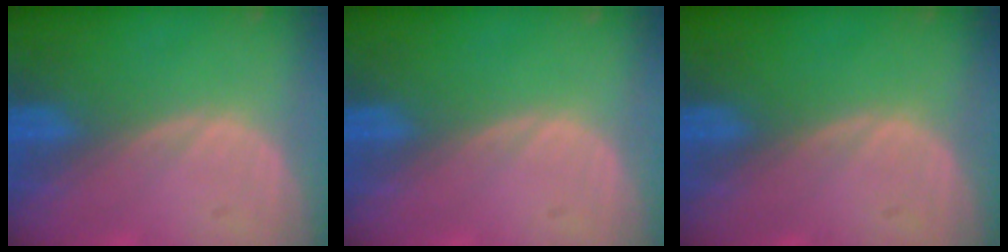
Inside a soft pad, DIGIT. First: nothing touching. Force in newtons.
{"total": 0.0}
{"total": 0.0}